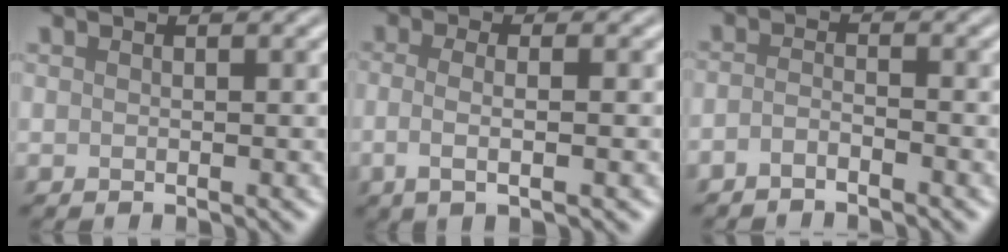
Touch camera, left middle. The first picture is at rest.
{"total": 3.3, "force": [-0.4, 1.2, 3.1], "torque": [-0.052, -0.006, -0.011]}
{"total": 1.5, "force": [-1.2, 0.4, 0.8], "torque": [-0.019, 0.000, -0.030]}